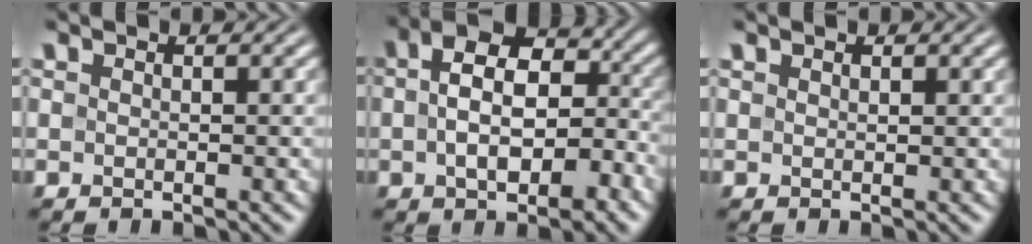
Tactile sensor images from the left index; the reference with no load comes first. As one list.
[{"total": 8.2, "force": [-0.7, 4.9, 6.6], "torque": [-0.107, 0.011, -0.016]}, {"total": 0.5, "force": [0.5, 0.1, 0.2], "torque": [-0.003, 0.000, 0.009]}]